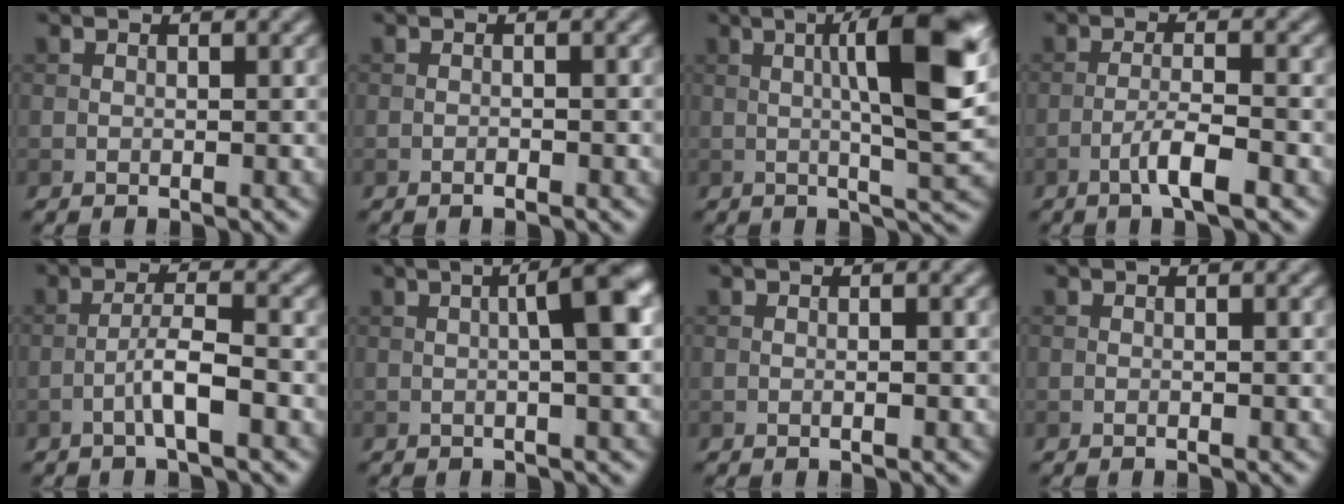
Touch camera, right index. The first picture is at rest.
{"total": 0.8, "force": [-0.5, 0.1, 0.6], "torque": [-0.009, 0.001, -0.009]}
{"total": 10.5, "force": [1.8, 2.1, 10.1], "torque": [-0.138, 0.010, 0.025]}
{"total": 3.5, "force": [-1.8, 0.4, 2.9], "torque": [-0.054, 0.008, -0.040]}
{"total": 3.3, "force": [-1.6, 0.4, 2.9], "torque": [-0.053, 0.013, -0.034]}
{"total": 5.5, "force": [0.5, 1.2, 5.3], "torque": [-0.062, 0.015, 0.007]}
{"total": 0.9, "force": [-0.1, 0.2, 0.9], "torque": [-0.013, -0.001, -0.005]}
{"total": 0.6, "force": [-0.2, 0.1, 0.6], "torque": [-0.008, -0.002, -0.007]}